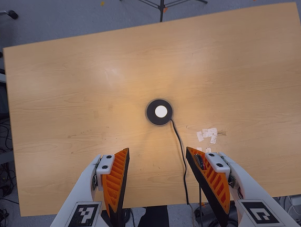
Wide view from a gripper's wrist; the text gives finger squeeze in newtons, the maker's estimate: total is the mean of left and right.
{"total": 0.0}